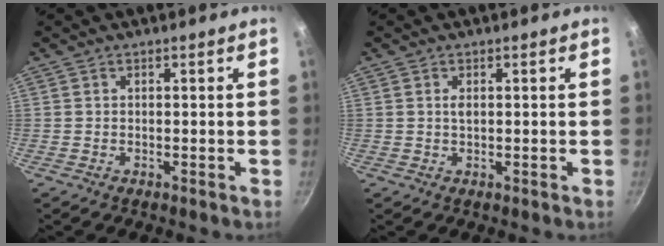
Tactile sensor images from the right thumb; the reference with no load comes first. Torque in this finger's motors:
{"motor_torque": [0.12, 0.27, 0.33, 0.42, -0.04]}